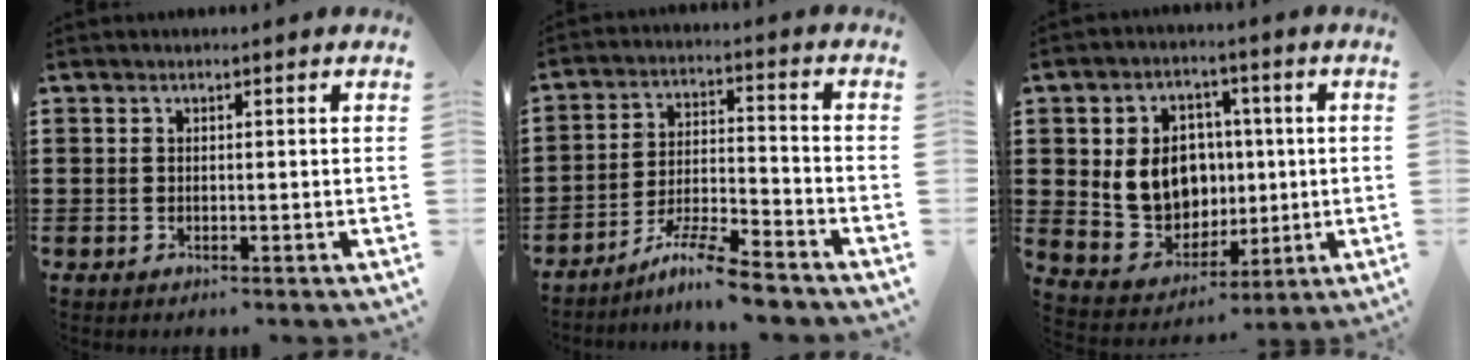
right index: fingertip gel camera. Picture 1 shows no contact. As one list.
[{"total": 8.2, "force": [-7.1, 0.3, 4.0], "torque": [-0.081, 0.002, -0.138]}, {"total": 9.9, "force": [1.0, 8.5, 5.1], "torque": [-0.109, 0.014, 0.022]}]